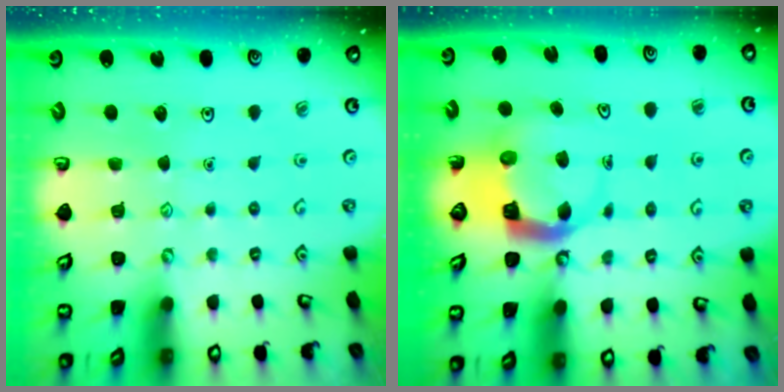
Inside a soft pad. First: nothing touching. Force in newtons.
{"total": 5.7, "press": 5.6, "slide": 0.5}